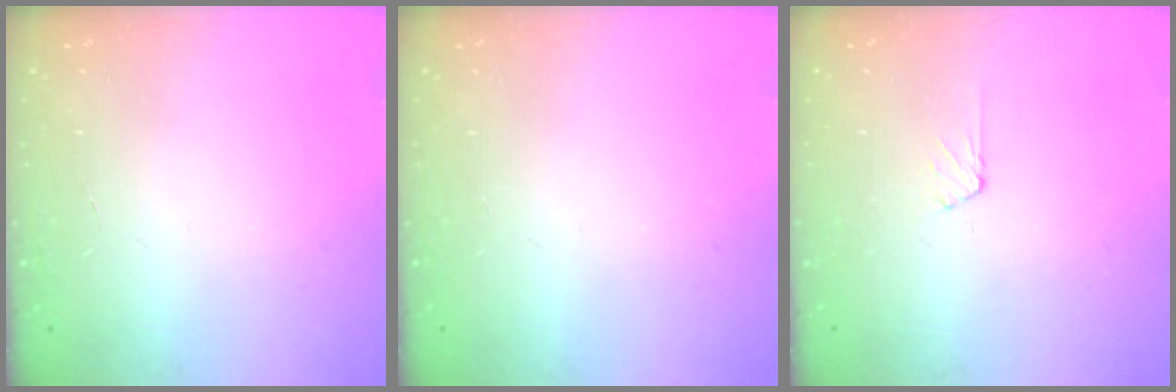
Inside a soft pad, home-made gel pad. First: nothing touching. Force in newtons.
{"total": 0.0}
{"total": 5.4, "press": 5.4, "slide": 0.6}